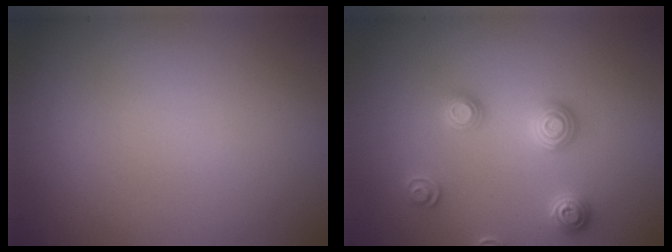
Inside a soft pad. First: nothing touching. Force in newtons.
{"total": 2.8, "press": 2.8, "slide": 0.2}